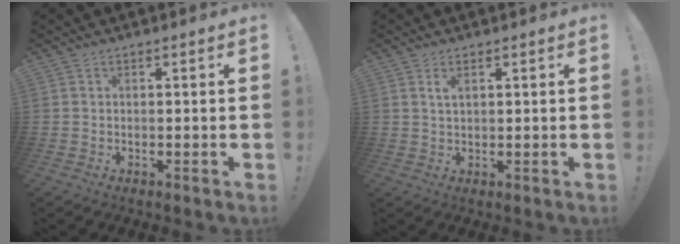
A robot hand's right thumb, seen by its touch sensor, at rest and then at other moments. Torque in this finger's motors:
{"motor_torque": [-0.07, 0.03, 0.05, -0.05, 0.12]}